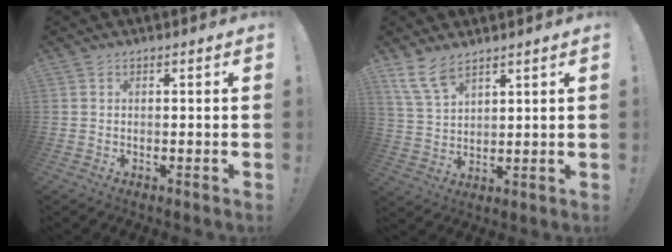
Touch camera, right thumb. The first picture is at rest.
{"total": 8.3, "force": [6.4, 3.2, 4.1], "torque": [-0.081, -0.031, 0.124]}